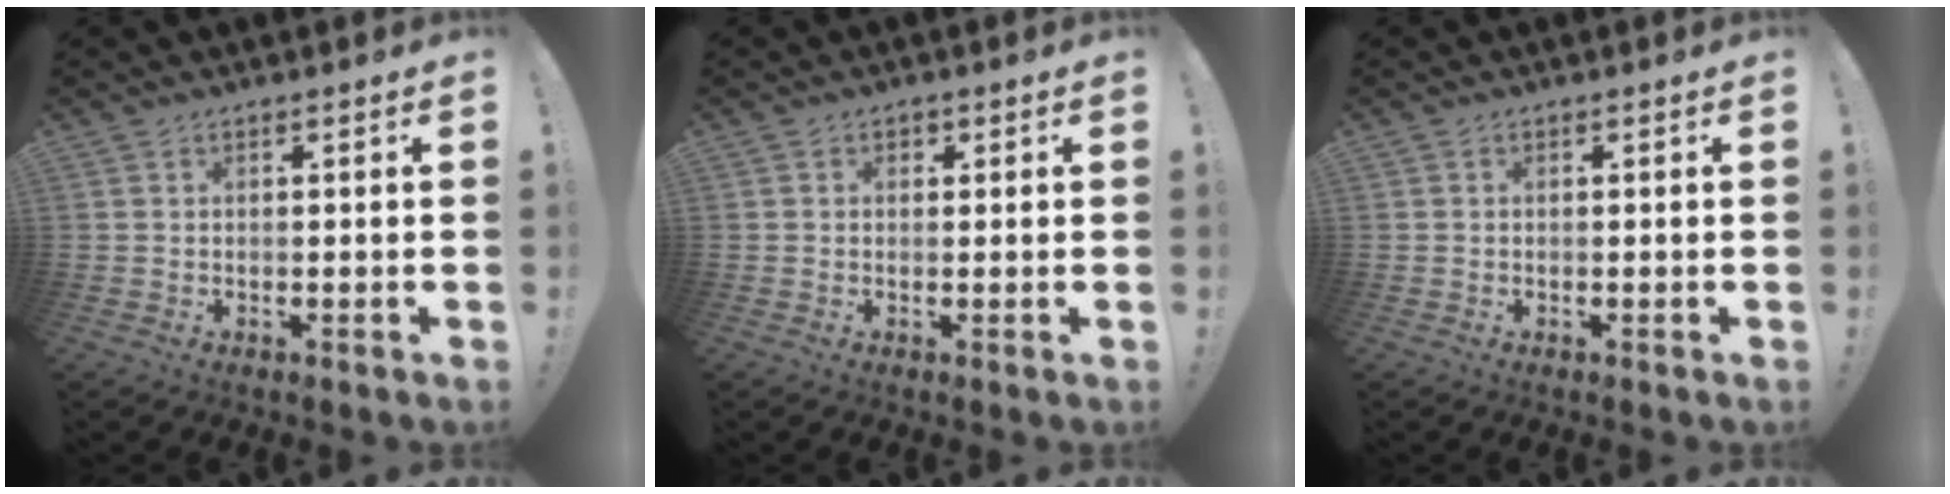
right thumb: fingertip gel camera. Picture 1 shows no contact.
{"total": 1.2, "force": [0.3, 1.0, 0.5], "torque": [-0.003, 0.000, 0.005]}
{"total": 0.0}